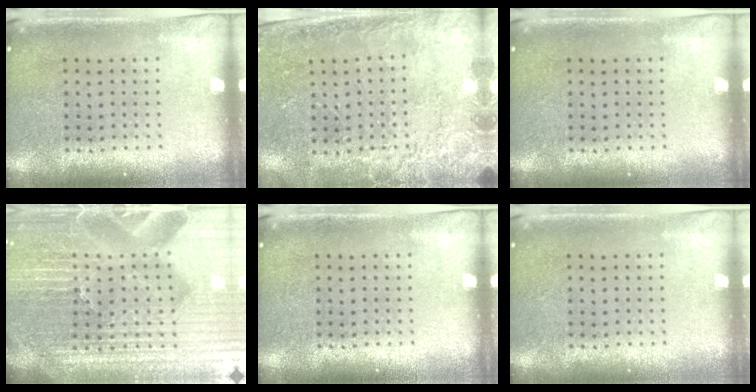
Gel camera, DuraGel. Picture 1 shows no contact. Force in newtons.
{"total": 2.5, "press": 2.4, "slide": 0.9}
{"total": 0.0}
{"total": 6.5, "press": 5.8, "slide": 3.1}
{"total": 0.0}
{"total": 0.0}